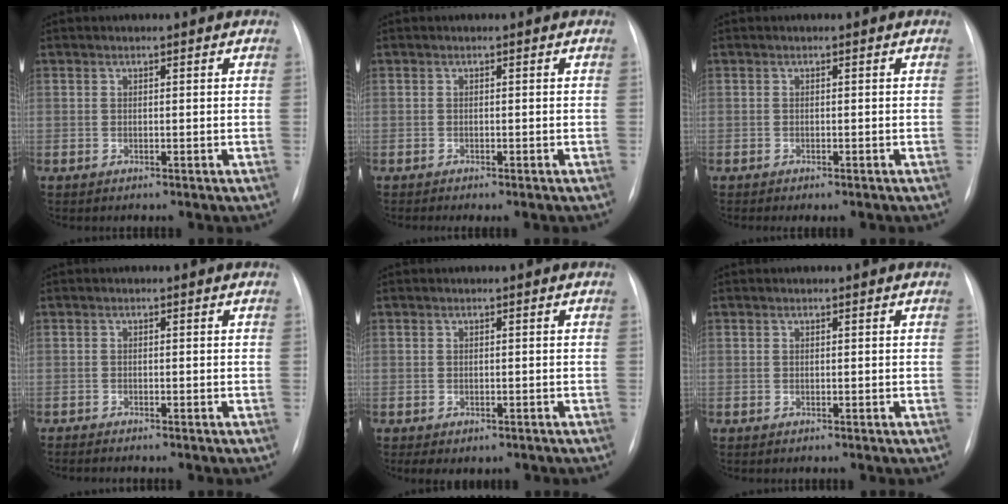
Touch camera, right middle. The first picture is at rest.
{"total": 1.6, "force": [-1.2, 0.0, 1.0], "torque": [-0.012, -0.005, -0.013]}
{"total": 1.4, "force": [-1.1, 0.2, 0.8], "torque": [-0.010, -0.005, -0.011]}
{"total": 2.0, "force": [-1.7, 0.0, 0.9], "torque": [-0.017, -0.006, -0.024]}
{"total": 2.7, "force": [-1.7, 1.5, 1.4], "torque": [-0.019, -0.002, -0.014]}
{"total": 0.0}